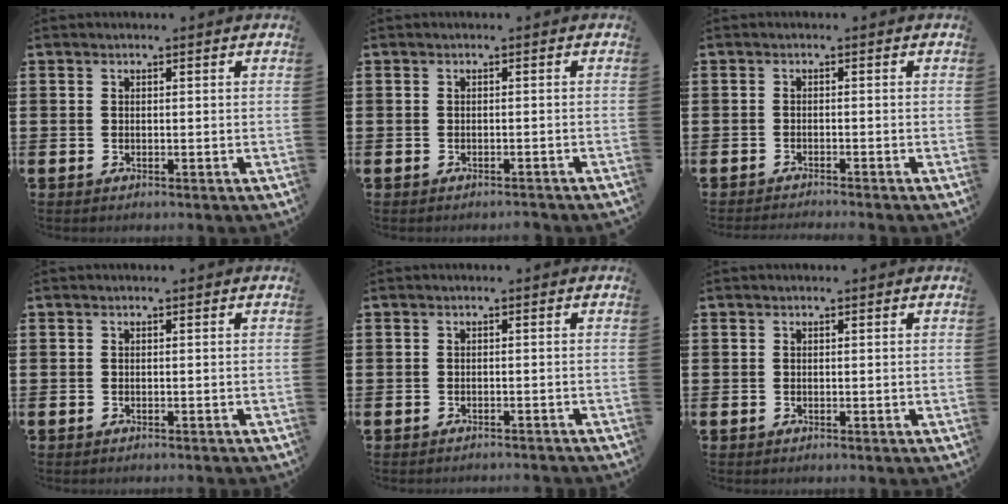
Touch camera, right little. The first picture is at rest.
{"total": 0.7, "force": [-0.7, -0.1, 0.1], "torque": [-0.003, -0.002, -0.014]}
{"total": 0.9, "force": [-0.9, -0.2, 0.1], "torque": [0.000, -0.001, -0.018]}
{"total": 0.0}
{"total": 0.7, "force": [-0.7, -0.1, 0.0], "torque": [0.000, -0.001, -0.015]}
{"total": 0.0}